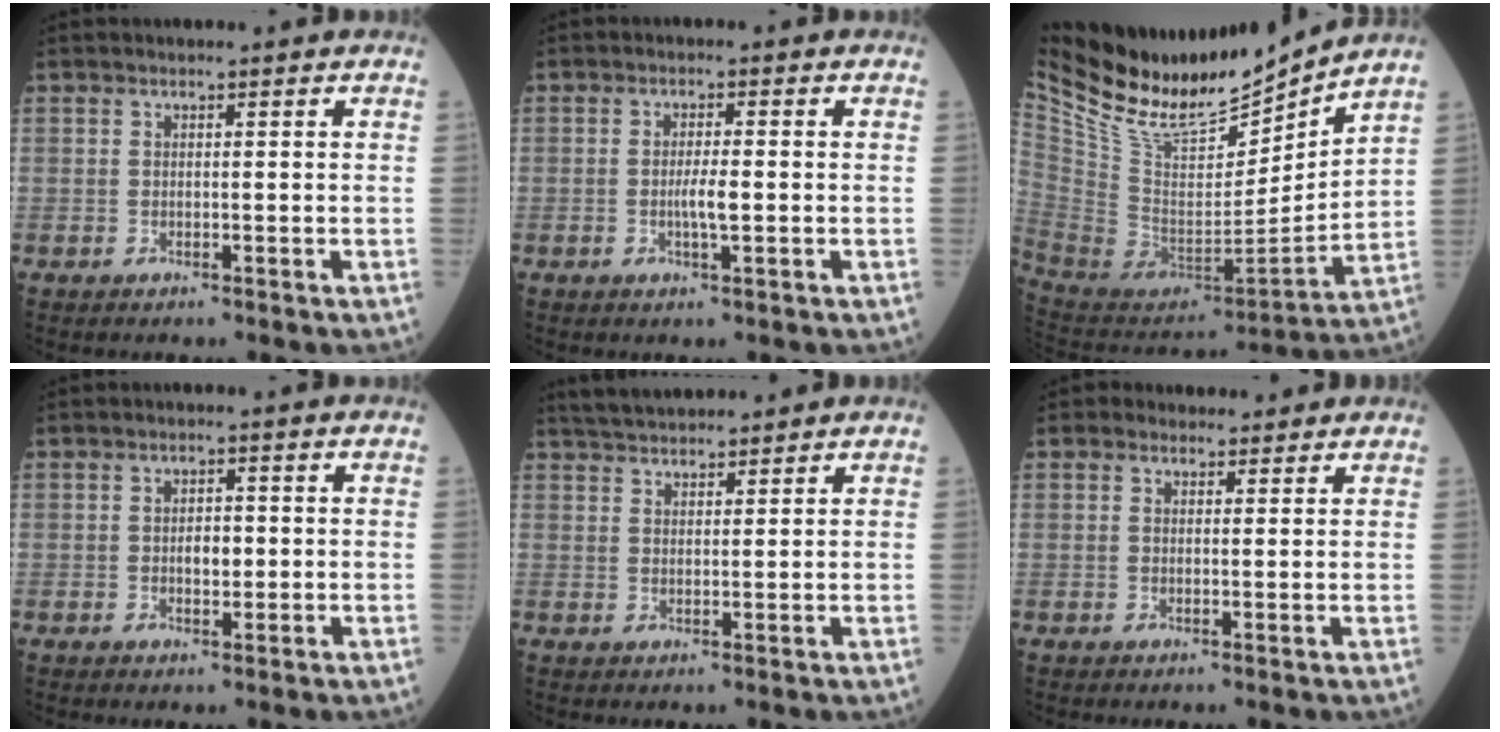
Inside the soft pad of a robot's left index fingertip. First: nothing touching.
{"total": 2.7, "force": [-0.7, 0.2, 2.6], "torque": [-0.050, -0.005, -0.014]}
{"total": 22.4, "force": [19.4, 4.4, 10.4], "torque": [-0.204, -0.023, 0.346]}
{"total": 2.5, "force": [-0.4, 1.3, 2.1], "torque": [-0.031, 0.000, -0.007]}
{"total": 5.9, "force": [5.6, 1.0, 1.8], "torque": [-0.031, 0.028, 0.096]}
{"total": 2.6, "force": [2.1, 1.6, 0.2], "torque": [0.002, 0.012, 0.025]}